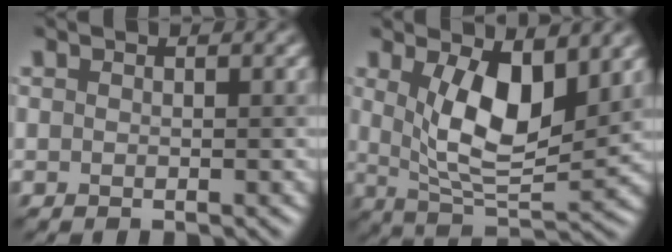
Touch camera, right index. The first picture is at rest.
{"total": 7.6, "force": [2.2, 3.1, 6.5], "torque": [-0.120, -0.014, 0.044]}